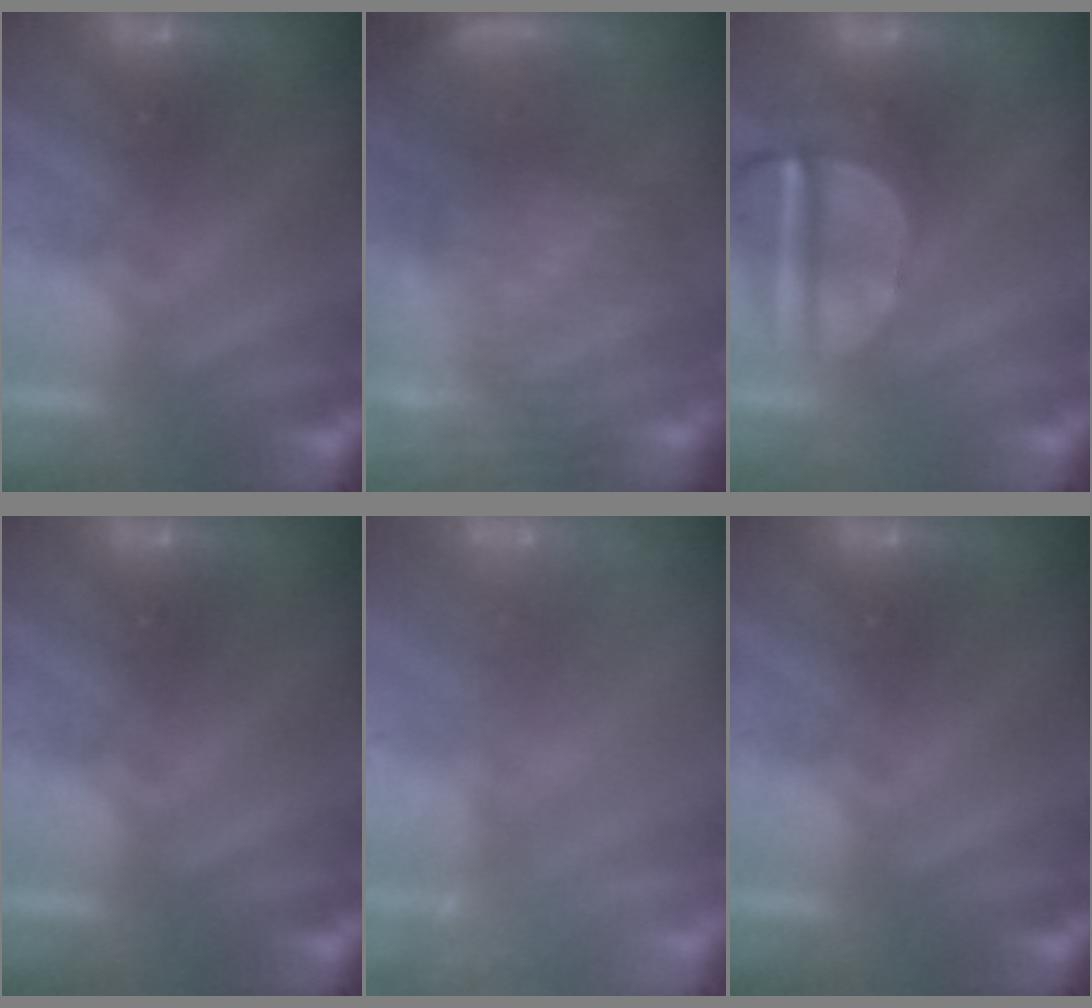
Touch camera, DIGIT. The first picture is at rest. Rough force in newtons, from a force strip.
{"total": 6.2}
{"total": 3.6}
{"total": 0.0}
{"total": 2.4}
{"total": 0.0}